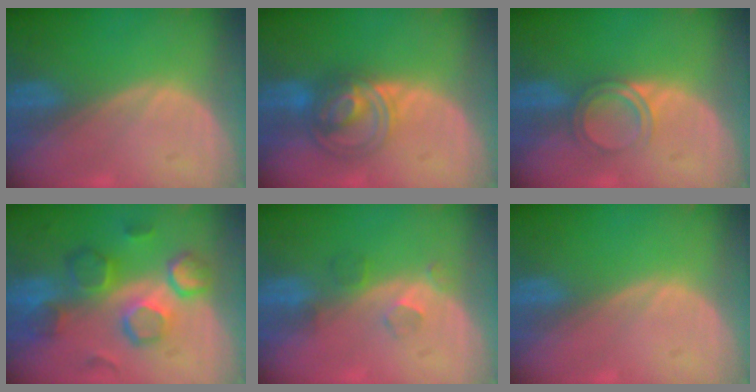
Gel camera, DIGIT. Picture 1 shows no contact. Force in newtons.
{"total": 6.7, "press": 6.4, "slide": 2.0}
{"total": 3.4, "press": 3.3, "slide": 0.3}
{"total": 9.9, "press": 9.4, "slide": 3.1}
{"total": 3.3, "press": 2.8, "slide": 1.7}
{"total": 0.0}